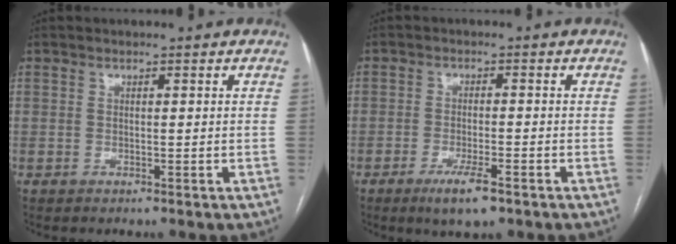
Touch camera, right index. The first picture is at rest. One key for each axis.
{"total": 5.0, "fx": -3.1, "fy": 1.0, "fz": 3.9, "tx": -0.075, "ty": -0.007, "tz": -0.048}